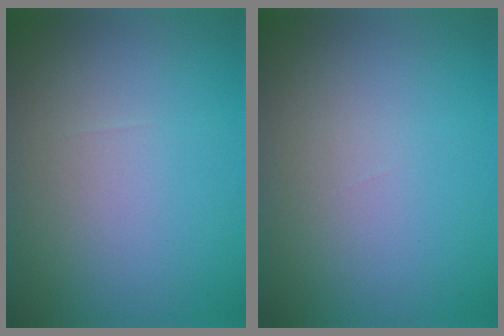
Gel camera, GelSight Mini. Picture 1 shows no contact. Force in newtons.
{"total": 0.0}